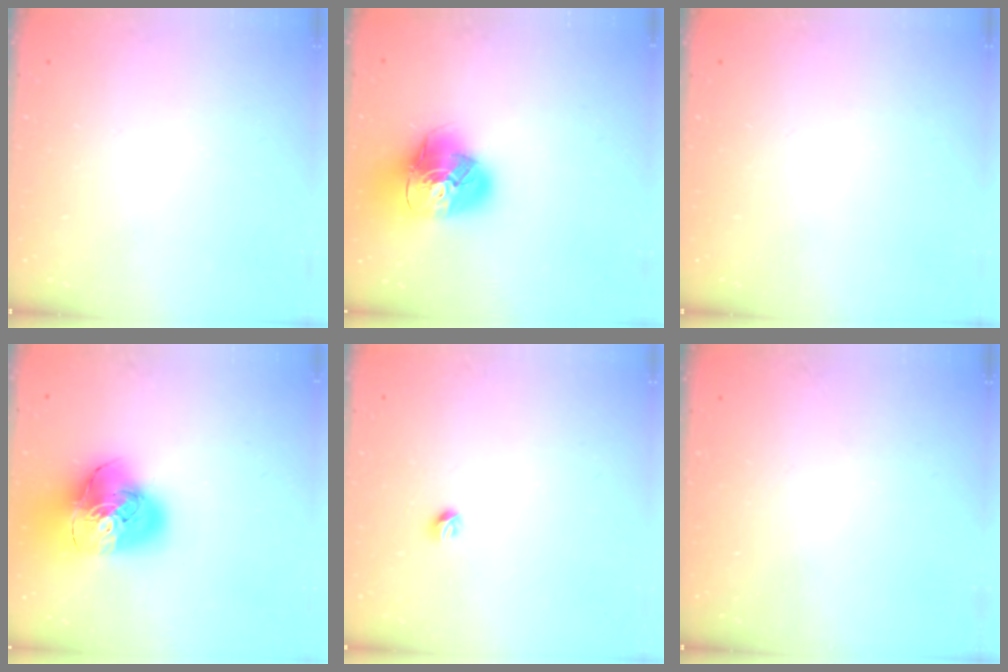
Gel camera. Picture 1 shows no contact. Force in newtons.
{"total": 15.6, "press": 15.5, "slide": 1.6}
{"total": 0.0}
{"total": 20.4, "press": 20.2, "slide": 2.5}
{"total": 3.6, "press": 3.5, "slide": 0.6}
{"total": 0.0}